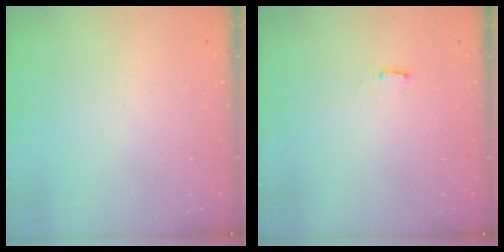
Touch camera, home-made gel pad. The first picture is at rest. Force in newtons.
{"total": 2.1, "press": 2.0, "slide": 0.4}